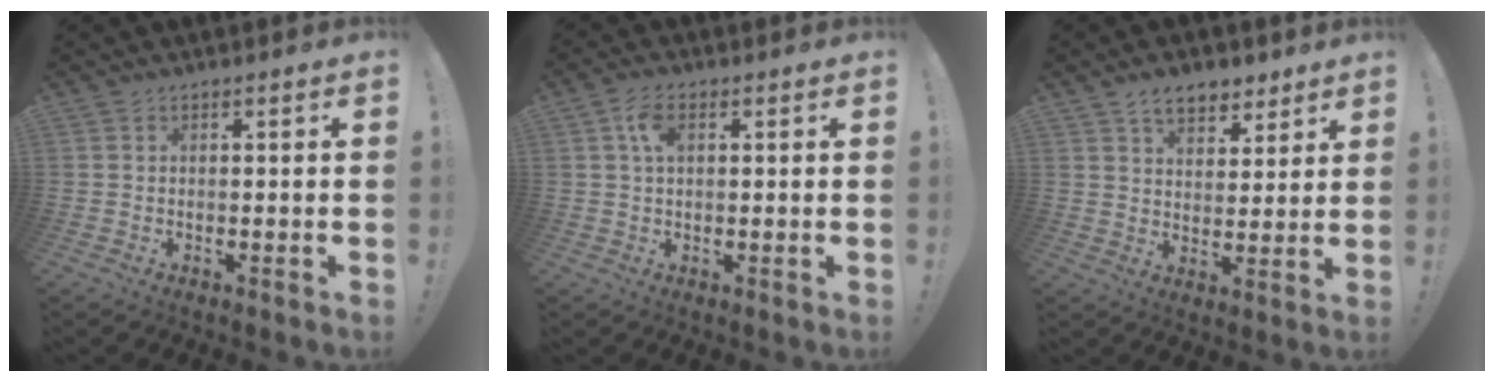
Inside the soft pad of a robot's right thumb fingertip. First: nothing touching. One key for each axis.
{"total": 5.1, "fx": 1.5, "fy": 2.8, "fz": 4.0, "tx": -0.068, "ty": 0.003, "tz": 0.024}
{"total": 8.7, "fx": 6.0, "fy": 5.0, "fz": 3.8, "tx": -0.053, "ty": -0.031, "tz": 0.111}